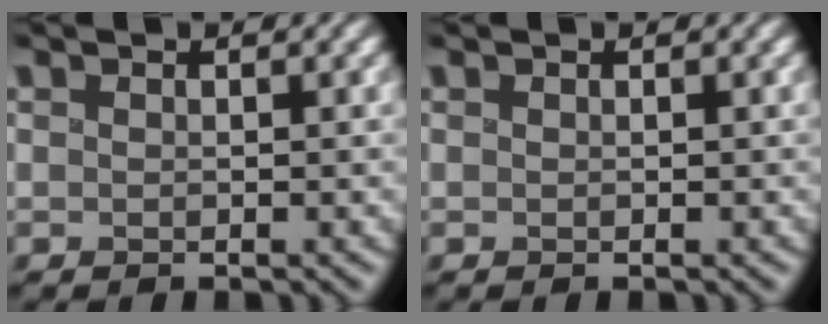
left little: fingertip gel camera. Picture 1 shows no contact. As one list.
[{"total": 0.0}]